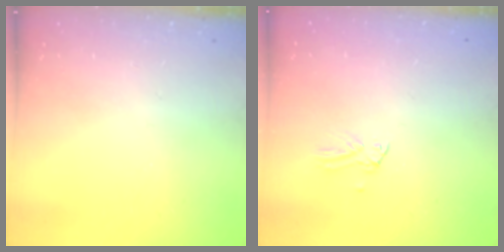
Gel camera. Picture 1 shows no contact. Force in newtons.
{"total": 0.0}